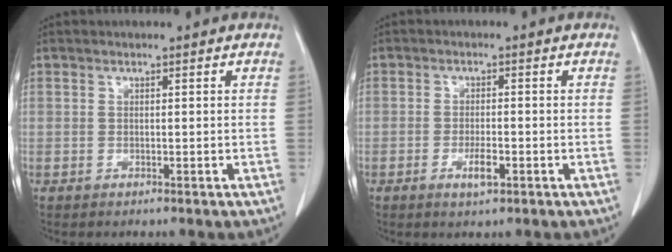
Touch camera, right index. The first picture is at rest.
{"total": 3.0, "force": [-1.3, 0.7, 2.6], "torque": [-0.047, -0.001, -0.020]}